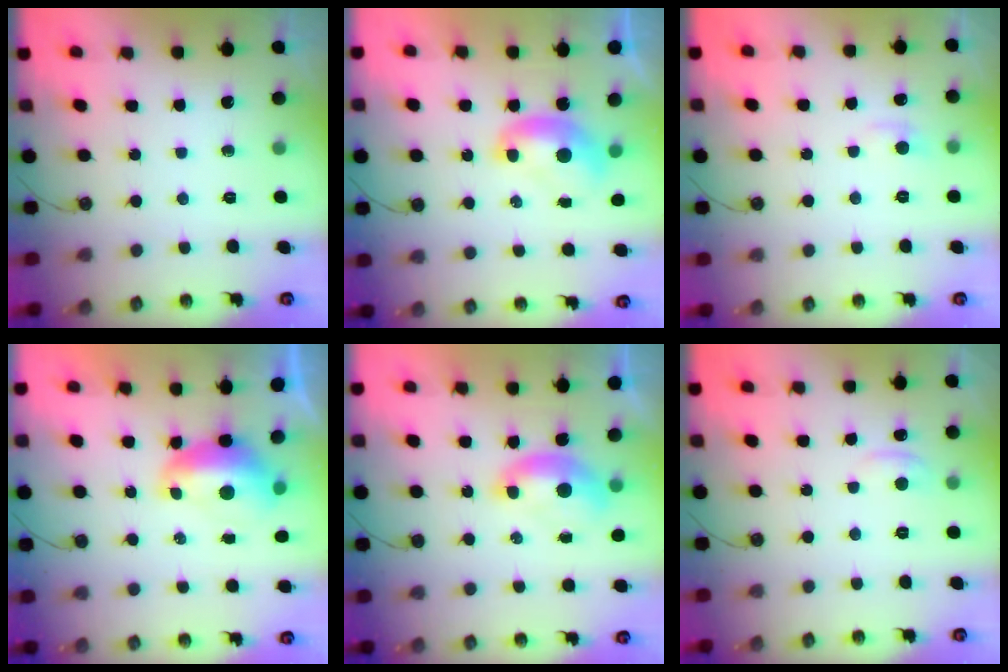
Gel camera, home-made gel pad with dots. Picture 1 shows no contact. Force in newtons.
{"total": 1.6, "press": 1.6, "slide": 0.2}
{"total": 0.9, "press": 0.6, "slide": 0.7}
{"total": 2.9, "press": 2.7, "slide": 0.8}
{"total": 1.7, "press": 1.5, "slide": 0.6}
{"total": 0.8, "press": 0.0, "slide": 0.8}